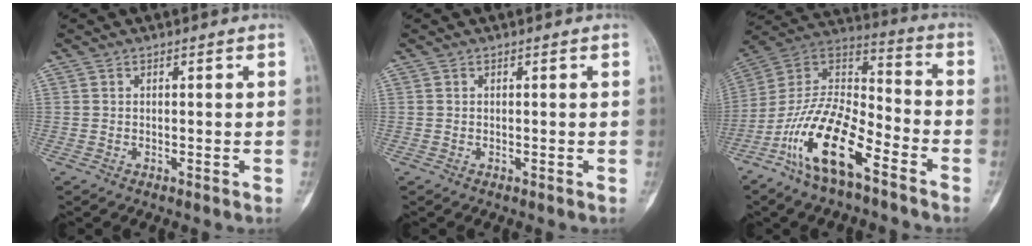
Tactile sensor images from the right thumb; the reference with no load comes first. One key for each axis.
{"total": 0.0}
{"total": 18.0, "fx": -10.0, "fy": 6.7, "fz": 13.3, "tx": -0.250, "ty": 0.072, "tz": -0.192}